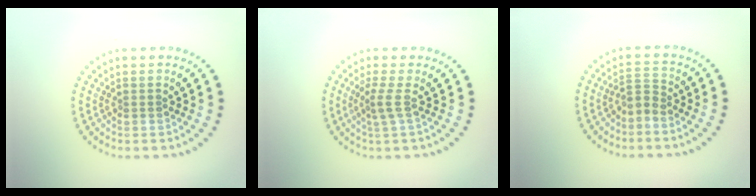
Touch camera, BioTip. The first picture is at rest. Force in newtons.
{"total": 1.8, "press": 1.2, "slide": 1.4}
{"total": 1.7, "press": 1.3, "slide": 1.1}